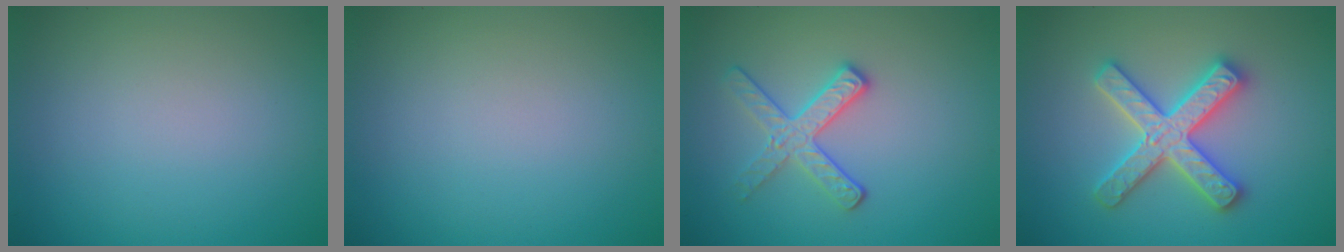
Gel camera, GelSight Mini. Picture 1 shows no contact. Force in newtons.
{"total": 0.0}
{"total": 2.8, "press": 2.6, "slide": 1.0}
{"total": 5.0, "press": 4.9, "slide": 0.8}